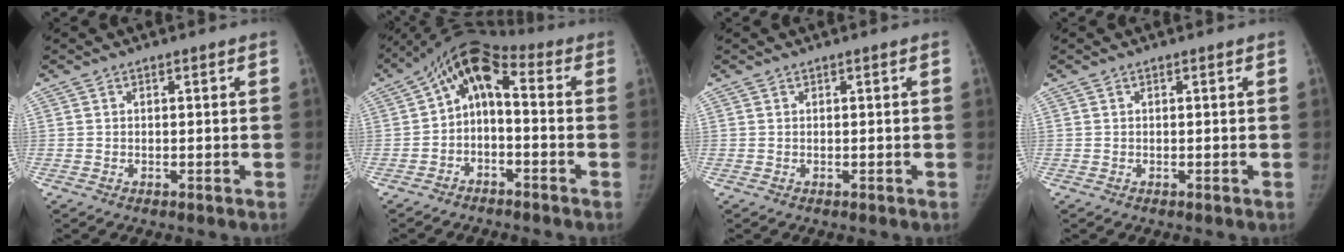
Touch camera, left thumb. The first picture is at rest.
{"total": 8.8, "force": [-1.3, 5.3, 6.9], "torque": [-0.102, 0.044, -0.035]}
{"total": 0.0}
{"total": 0.0}